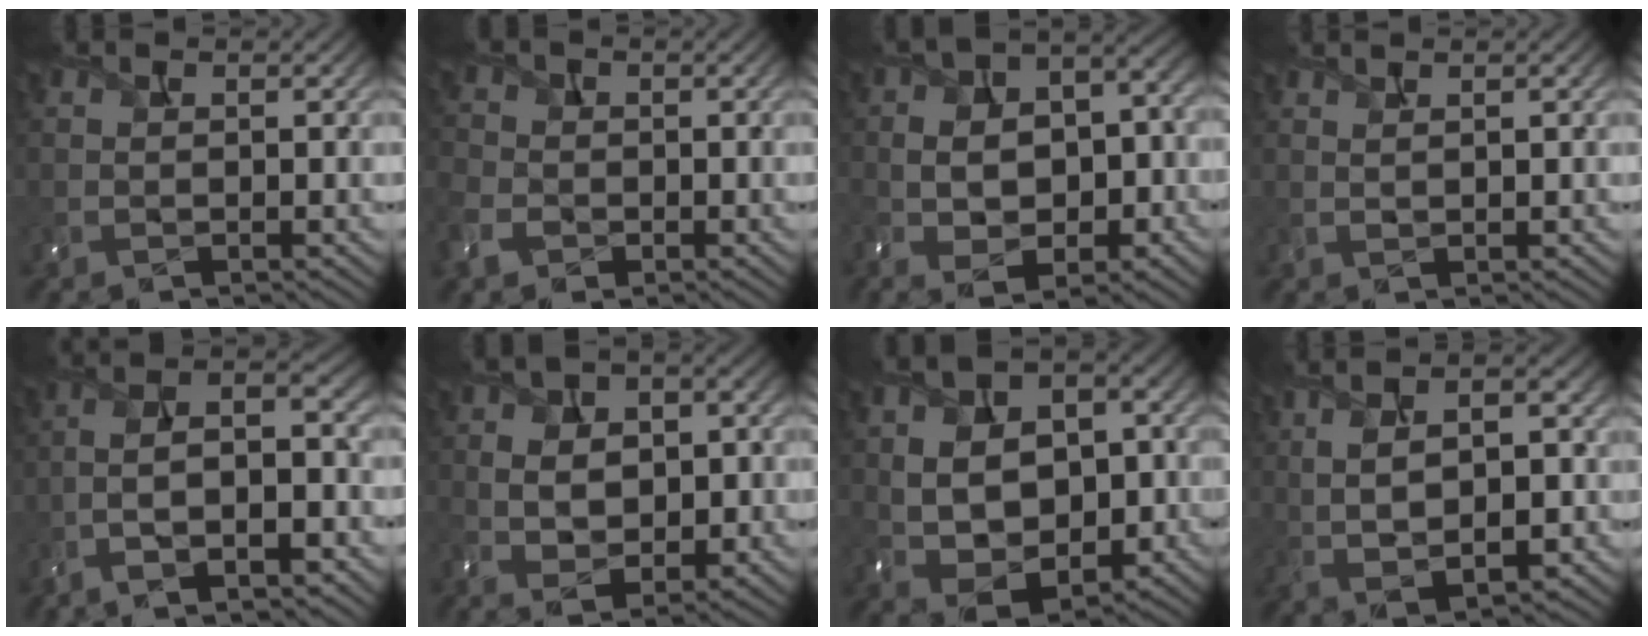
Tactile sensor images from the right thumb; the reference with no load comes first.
{"total": 4.9, "force": [-2.2, 3.8, 2.3], "torque": [-0.078, -0.011, -0.055]}
{"total": 11.6, "force": [-2.3, 7.1, 8.9], "torque": [-0.150, -0.020, -0.015]}
{"total": 1.2, "force": [1.0, 0.0, 0.7], "torque": [-0.017, -0.001, 0.016]}
{"total": 10.7, "force": [-4.5, 3.8, 9.0], "torque": [-0.170, 0.004, -0.076]}
{"total": 8.2, "force": [-0.5, 5.3, 6.2], "torque": [-0.102, -0.002, -0.001]}
{"total": 11.4, "force": [-0.6, 7.7, 8.4], "torque": [-0.157, -0.008, 0.005]}
{"total": 10.3, "force": [1.6, 5.2, 8.7], "torque": [-0.139, 0.011, 0.033]}